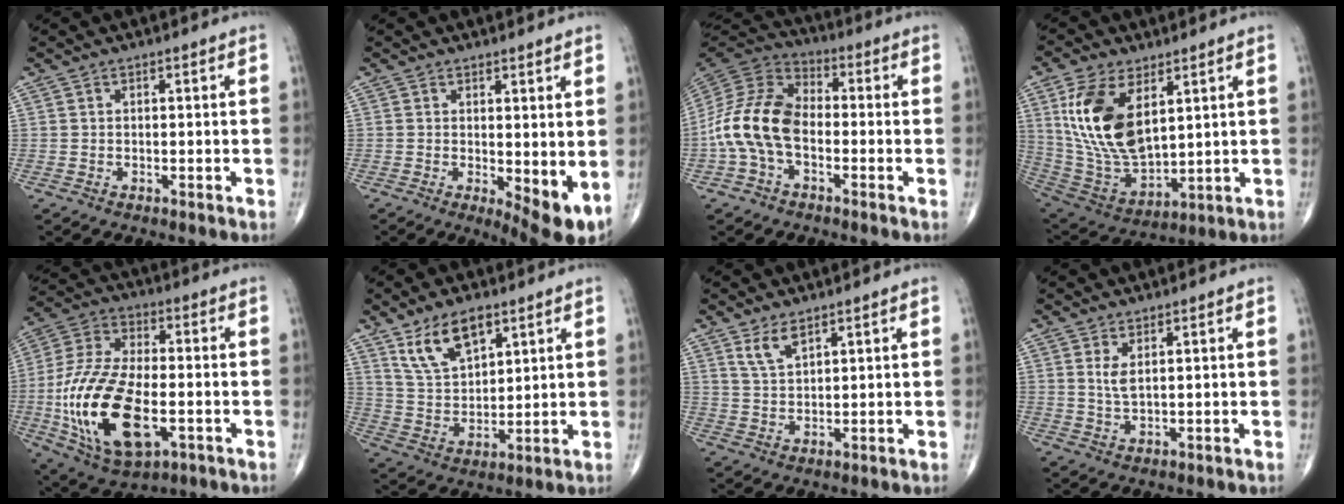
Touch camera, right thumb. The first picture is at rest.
{"total": 6.8, "force": [-0.2, 2.3, 6.4], "torque": [-0.087, -0.019, 0.004]}
{"total": 14.6, "force": [-3.0, 9.2, 11.0], "torque": [-0.218, 0.039, -0.067]}
{"total": 17.9, "force": [5.9, 9.5, 14.0], "torque": [-0.261, -0.027, 0.126]}
{"total": 22.6, "force": [-4.9, 11.4, 18.8], "torque": [-0.383, 0.007, -0.077]}
{"total": 11.1, "force": [6.6, 5.5, 7.0], "torque": [-0.115, -0.031, 0.136]}
{"total": 4.3, "force": [2.9, 1.7, 2.7], "torque": [-0.048, -0.017, 0.061]}
{"total": 2.7, "force": [1.0, 0.9, 2.3], "torque": [-0.046, -0.009, 0.027]}